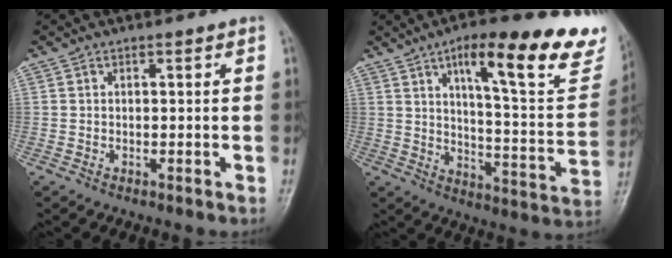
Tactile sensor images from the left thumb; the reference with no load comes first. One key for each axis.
{"total": 23.9, "fx": 15.3, "fy": 6.1, "fz": 17.2, "tx": -0.194, "ty": -0.060, "tz": 0.210}